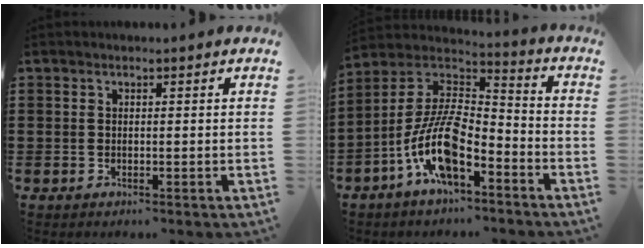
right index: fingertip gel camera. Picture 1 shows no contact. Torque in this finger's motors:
{"motor_torque": [2.14, 0.00, 1.05, 0.21]}